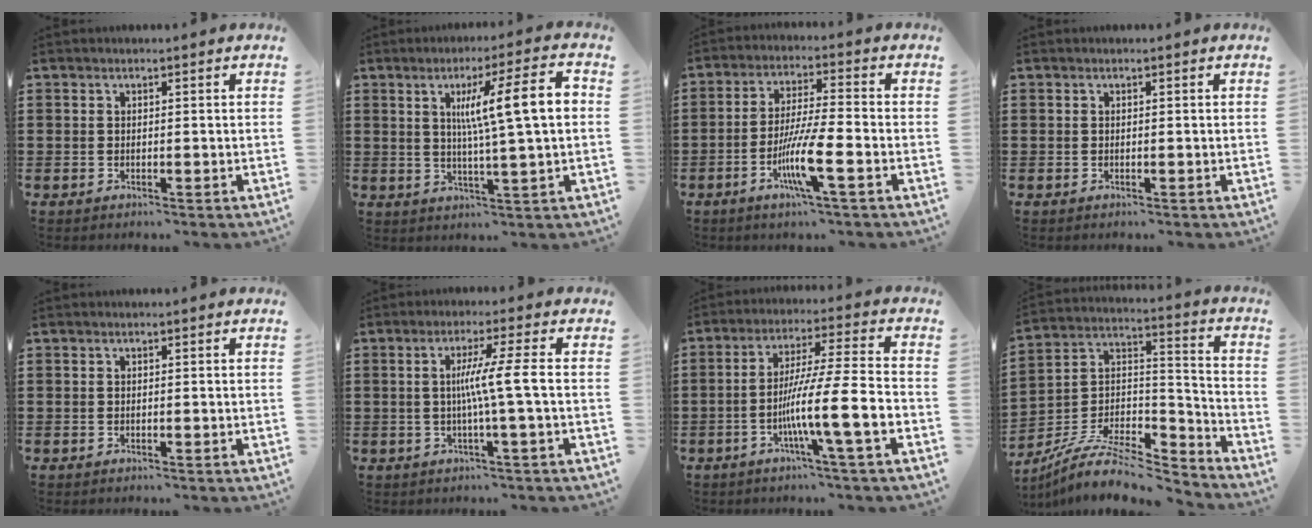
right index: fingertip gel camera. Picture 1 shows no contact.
{"total": 11.0, "force": [1.9, 0.7, 10.8], "torque": [-0.184, -0.003, 0.023]}
{"total": 9.2, "force": [-3.6, 0.9, 8.4], "torque": [-0.168, -0.015, -0.071]}
{"total": 0.0}
{"total": 0.0}
{"total": 6.2, "force": [-0.6, -1.0, 6.1], "torque": [-0.111, -0.009, -0.018]}
{"total": 11.4, "force": [-3.9, 0.5, 10.7], "torque": [-0.192, -0.005, -0.074]}
{"total": 10.2, "force": [-8.2, 3.6, 4.9], "torque": [-0.097, 0.013, -0.163]}